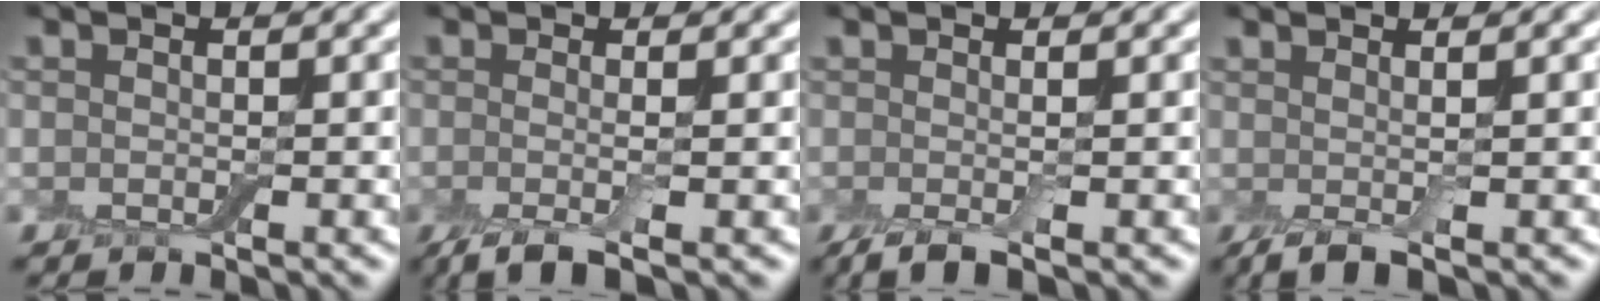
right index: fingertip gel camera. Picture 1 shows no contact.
{"total": 3.2, "force": [-1.1, 0.7, 2.9], "torque": [-0.050, -0.007, -0.030]}
{"total": 2.3, "force": [-0.6, 0.5, 2.2], "torque": [-0.037, -0.003, -0.015]}
{"total": 2.6, "force": [-0.1, 0.7, 2.5], "torque": [-0.031, 0.004, -0.005]}